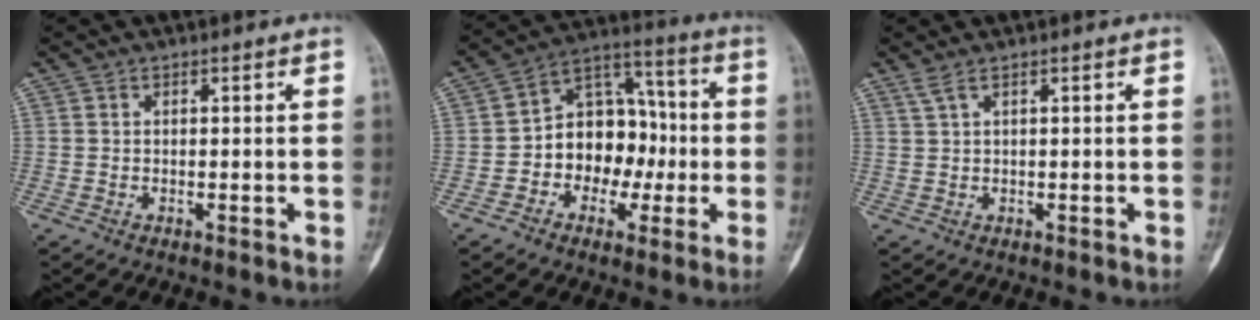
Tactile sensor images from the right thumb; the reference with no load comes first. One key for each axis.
{"total": 13.2, "fx": -2.2, "fy": 10.0, "fz": 8.4, "tx": -0.081, "ty": 0.051, "tz": -0.044}
{"total": 1.5, "fx": 1.0, "fy": 0.0, "fz": 1.1, "tx": -0.032, "ty": 0.007, "tz": 0.027}